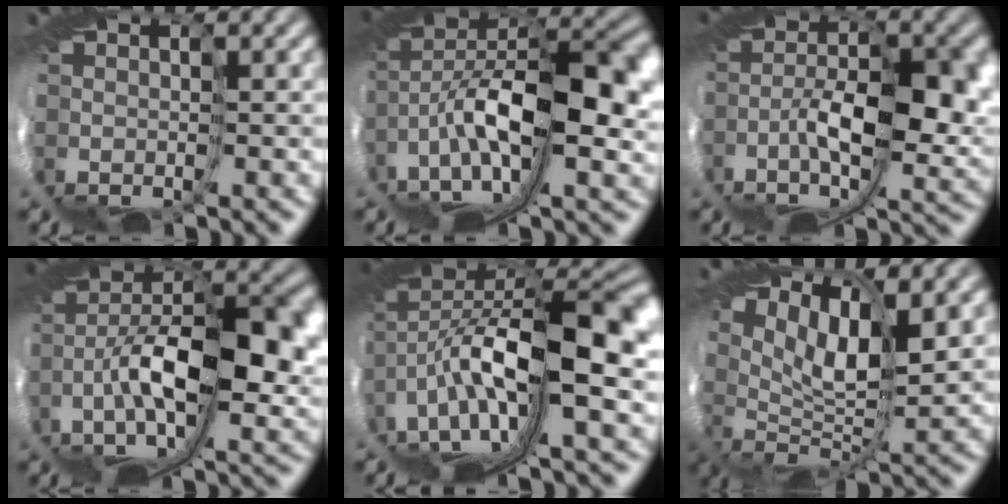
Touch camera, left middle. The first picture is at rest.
{"total": 10.1, "force": [0.4, 4.1, 9.2], "torque": [-0.187, 0.019, 0.002]}
{"total": 6.6, "force": [-0.8, 2.7, 6.0], "torque": [-0.140, -0.006, -0.013]}
{"total": 8.1, "force": [0.3, 3.5, 7.3], "torque": [-0.146, 0.004, -0.003]}
{"total": 12.5, "force": [1.6, 4.7, 11.5], "torque": [-0.224, -0.005, 0.041]}
{"total": 4.5, "force": [4.3, -1.1, 0.8], "torque": [-0.028, -0.007, 0.075]}